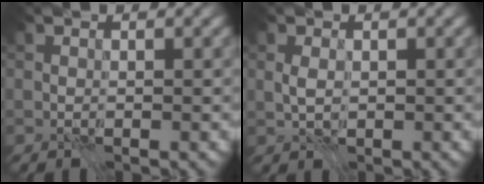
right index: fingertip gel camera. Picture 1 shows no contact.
{"total": 1.2, "force": [-0.2, 0.8, 0.9], "torque": [-0.020, -0.001, -0.004]}